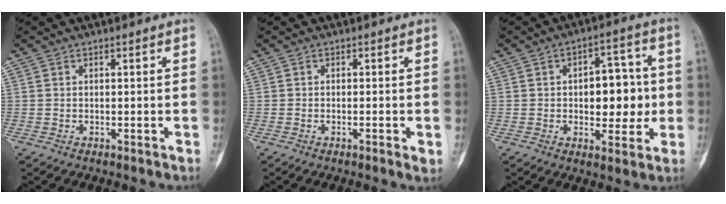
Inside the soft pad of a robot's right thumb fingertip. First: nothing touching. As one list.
[{"total": 1.8, "force": [-0.5, 0.4, 1.7], "torque": [-0.033, -0.005, -0.009]}, {"total": 11.6, "force": [-0.2, 6.8, 9.4], "torque": [-0.083, 0.017, 0.000]}]